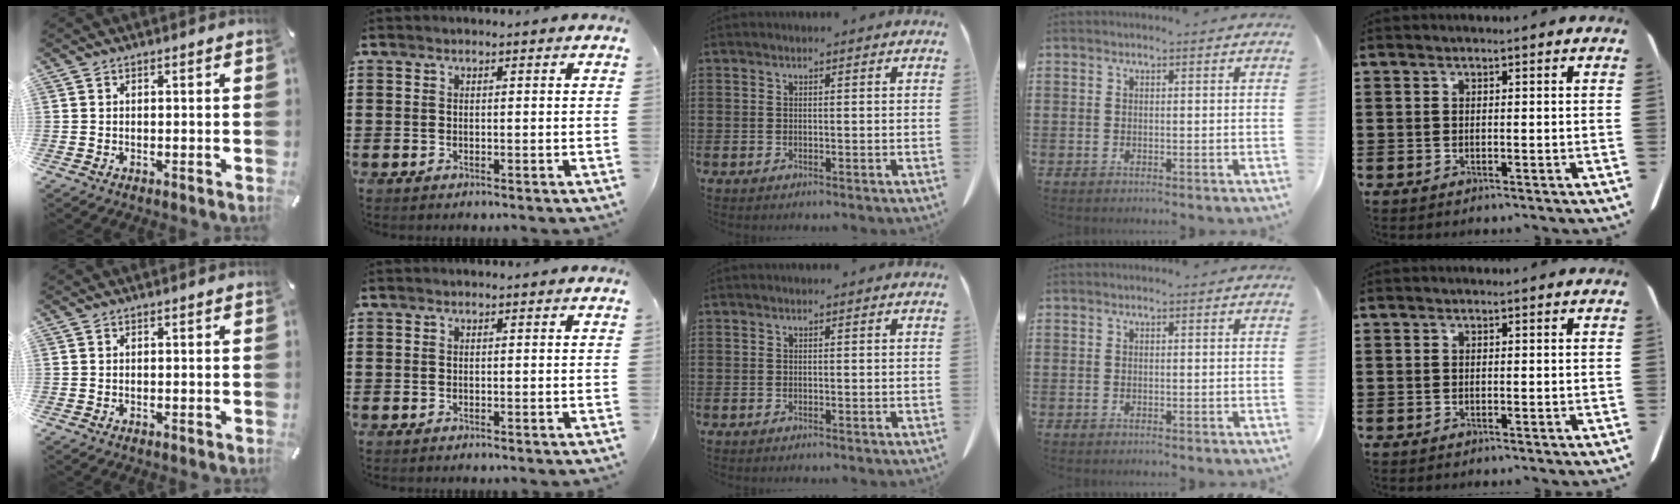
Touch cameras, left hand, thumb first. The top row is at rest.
{}